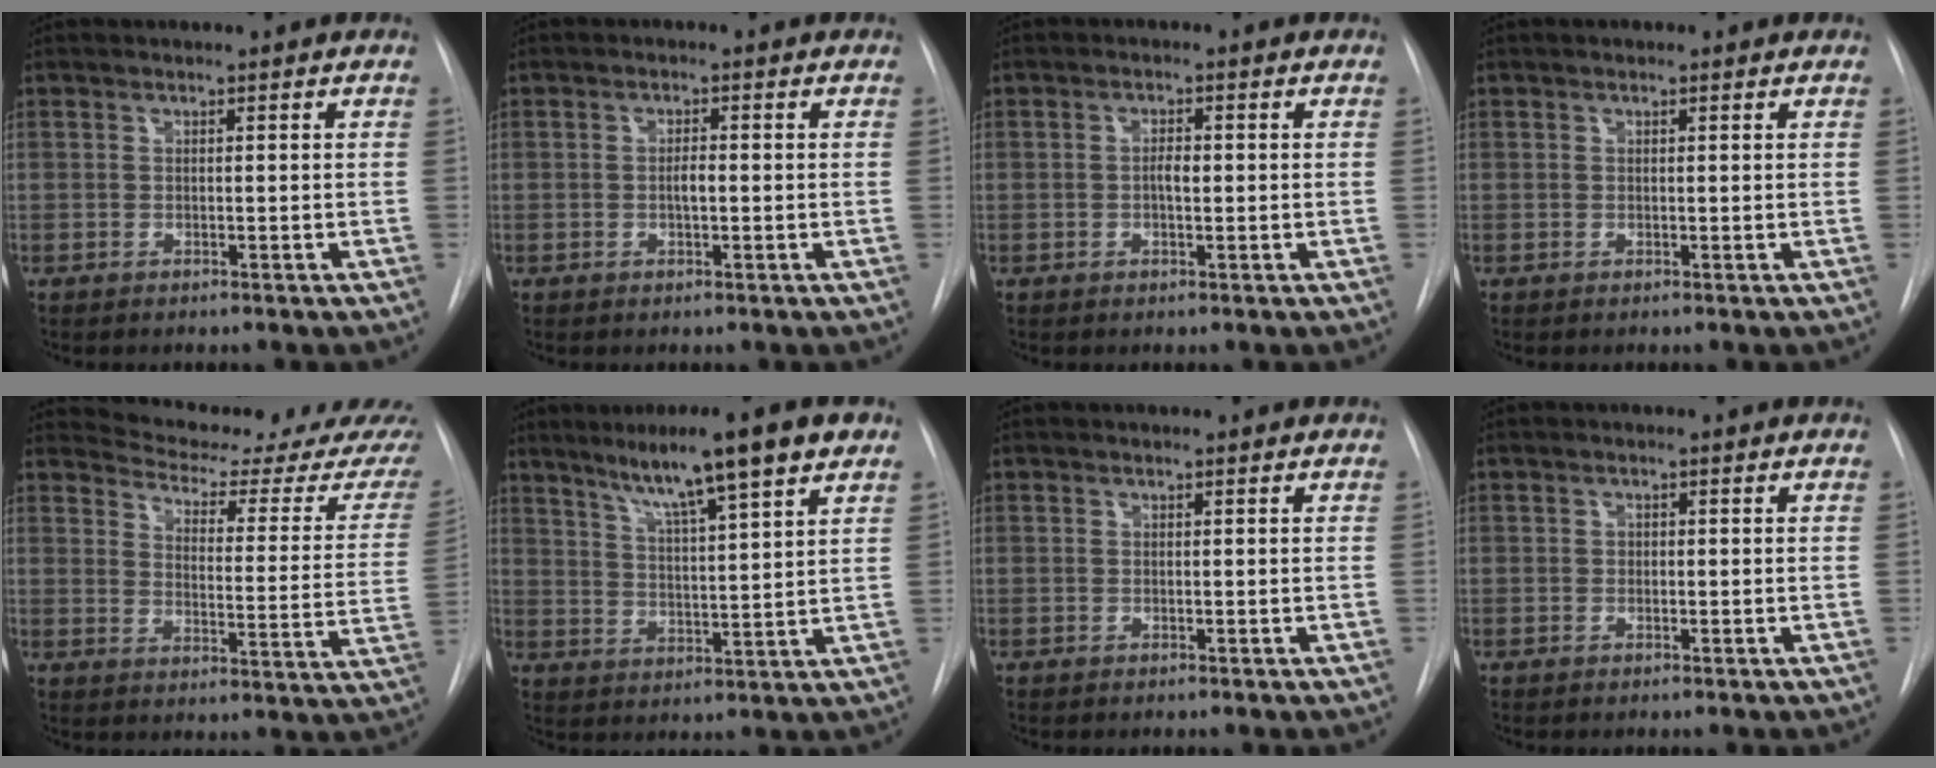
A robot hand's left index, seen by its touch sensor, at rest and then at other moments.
{"total": 1.7, "force": [-0.3, 0.5, 1.6], "torque": [-0.027, 0.002, -0.005]}
{"total": 1.9, "force": [-0.2, 0.7, 1.7], "torque": [-0.028, 0.003, -0.004]}
{"total": 0.8, "force": [0.4, 0.4, 0.6], "torque": [-0.014, 0.004, 0.003]}
{"total": 19.0, "force": [18.2, 1.7, 5.0], "torque": [-0.063, -0.086, 0.211]}
{"total": 13.1, "force": [8.6, 0.1, 9.8], "torque": [-0.150, 0.014, 0.130]}
{"total": 0.0}
{"total": 0.5, "force": [-0.1, 0.5, 0.2], "torque": [0.002, 0.002, -0.003]}